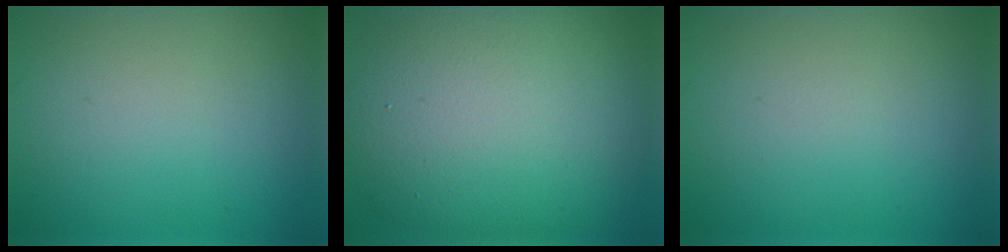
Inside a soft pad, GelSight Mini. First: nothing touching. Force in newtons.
{"total": 14.5, "press": 14.5, "slide": 0.5}
{"total": 0.0}